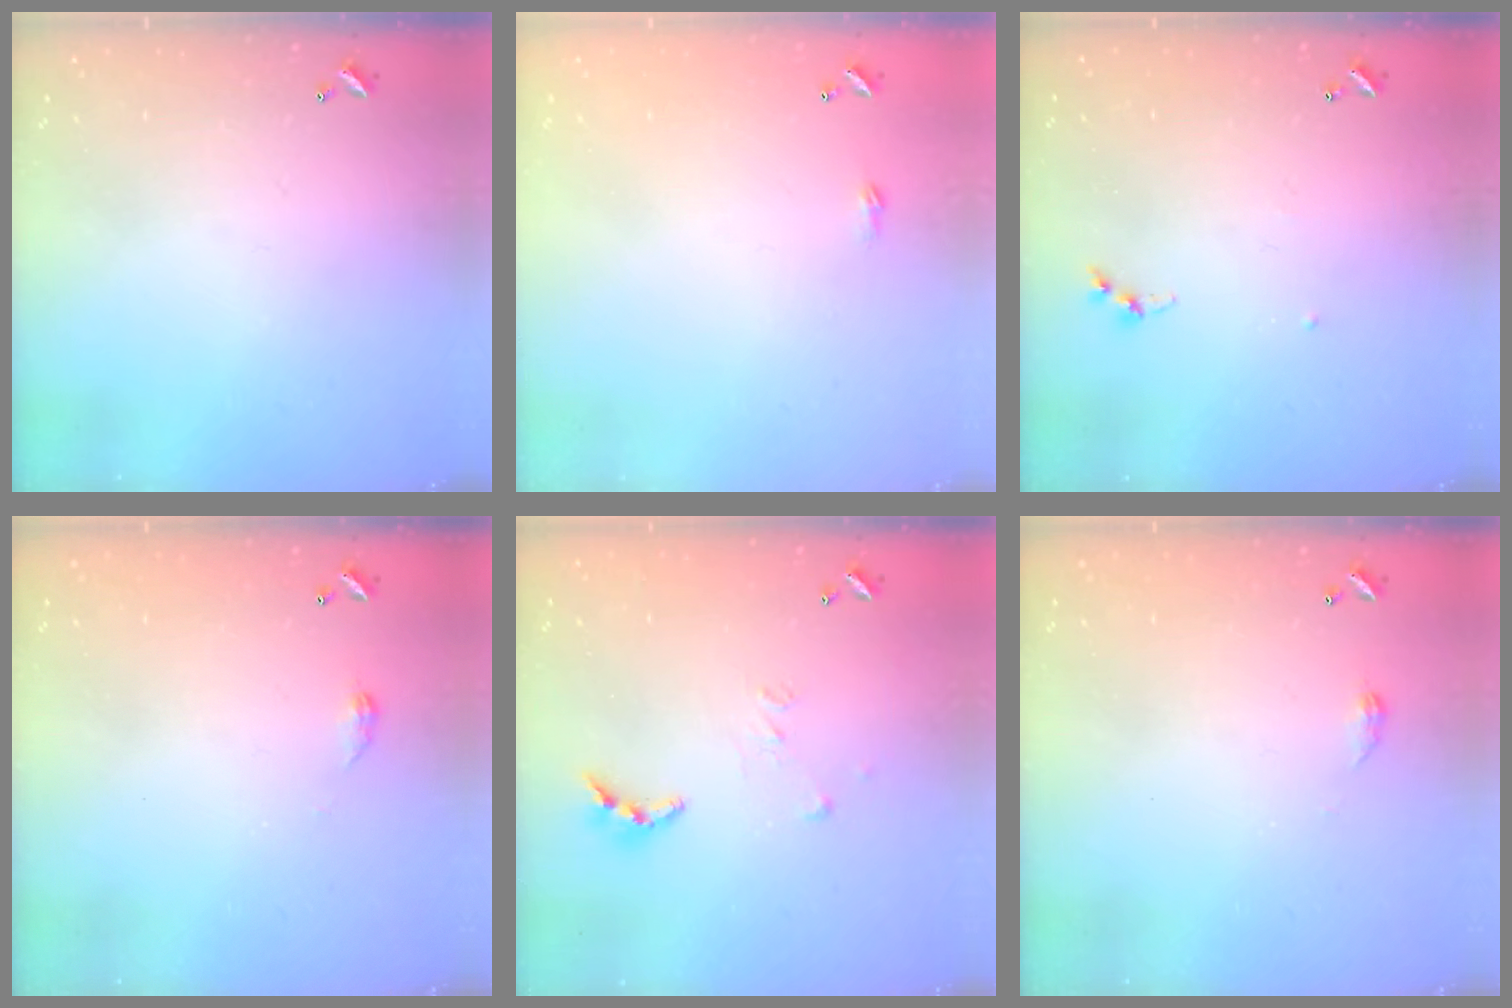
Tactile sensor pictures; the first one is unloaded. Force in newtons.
{"total": 2.3, "press": 2.3, "slide": 0.4}
{"total": 5.3, "press": 5.2, "slide": 0.6}
{"total": 2.8, "press": 2.7, "slide": 0.5}
{"total": 7.1, "press": 7.1, "slide": 0.2}
{"total": 2.8, "press": 2.7, "slide": 0.5}